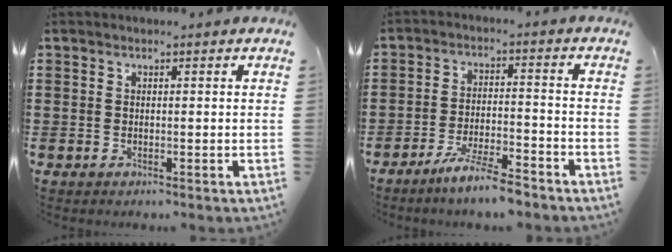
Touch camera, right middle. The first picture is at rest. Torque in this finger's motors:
{"motor_torque": [1.99, -0.15, 0.50, 0.16]}